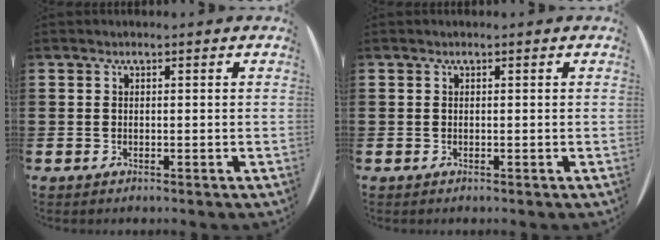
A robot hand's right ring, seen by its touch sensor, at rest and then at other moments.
{"total": 0.0}